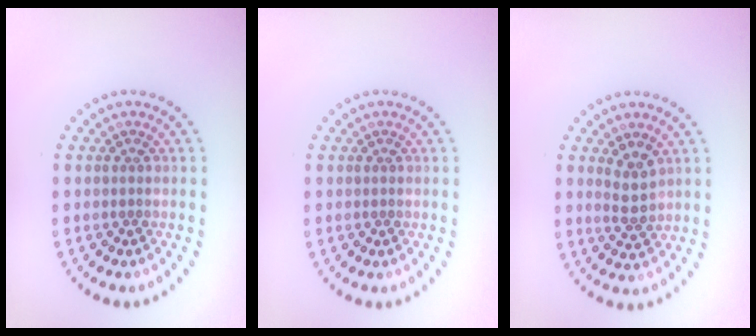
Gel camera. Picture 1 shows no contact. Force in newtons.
{"total": 0.0}
{"total": 2.2, "press": 2.1, "slide": 0.6}